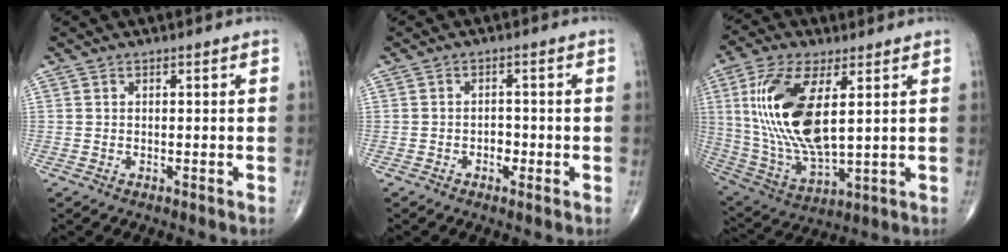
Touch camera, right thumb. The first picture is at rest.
{"total": 2.2, "force": [-0.8, 1.5, 1.4], "torque": [-0.010, 0.006, -0.014]}
{"total": 19.4, "force": [4.1, 8.3, 17.0], "torque": [-0.356, -0.022, 0.086]}